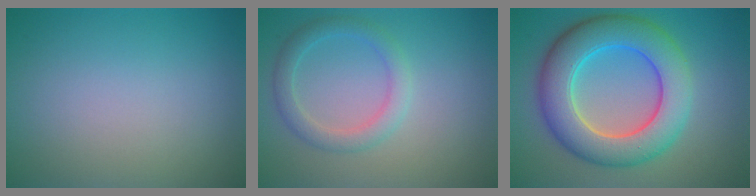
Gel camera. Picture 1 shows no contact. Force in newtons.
{"total": 2.5, "press": 2.5, "slide": 0.0}
{"total": 9.2, "press": 9.2, "slide": 0.3}